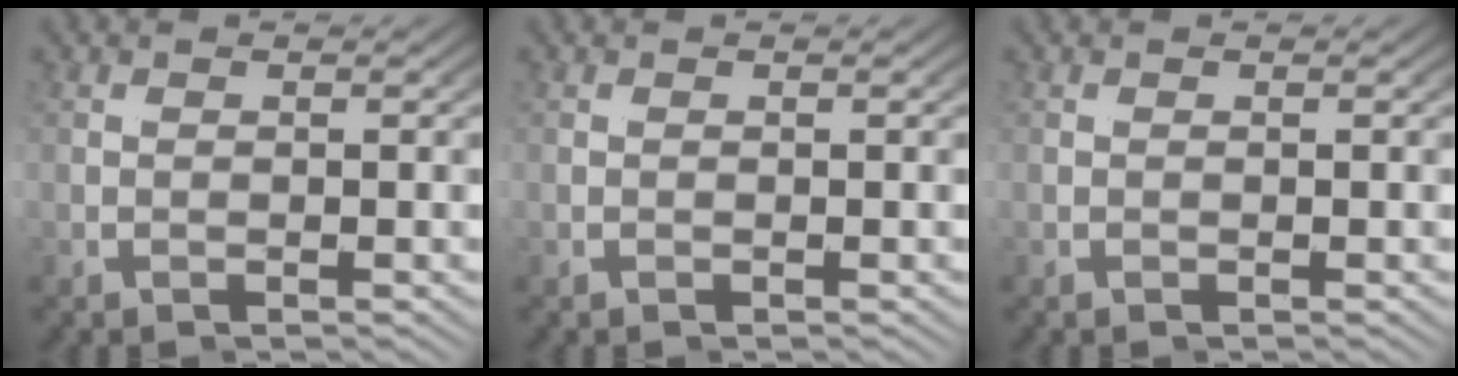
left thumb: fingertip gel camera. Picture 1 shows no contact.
{"total": 0.0}
{"total": 0.0}